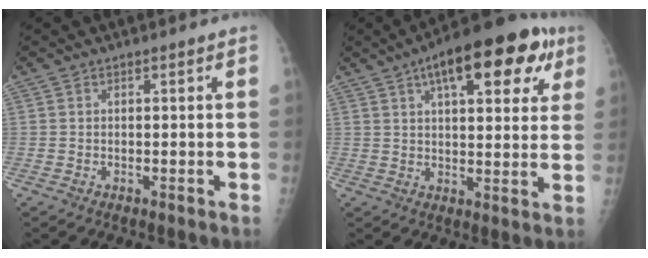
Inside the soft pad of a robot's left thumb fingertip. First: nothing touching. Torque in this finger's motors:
{"motor_torque": [1.44, 1.33, 0.64, 0.02, 0.29]}